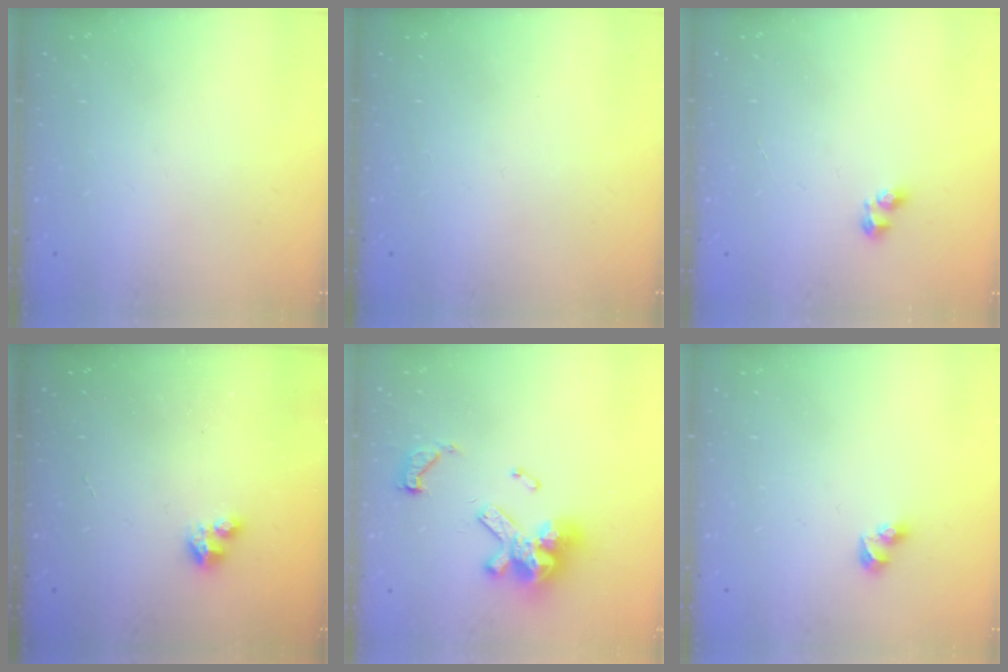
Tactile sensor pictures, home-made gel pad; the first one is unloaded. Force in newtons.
{"total": 0.0}
{"total": 2.5, "press": 2.3, "slide": 0.9}
{"total": 2.9, "press": 2.9, "slide": 0.2}
{"total": 14.3, "press": 14.2, "slide": 1.7}
{"total": 3.6, "press": 3.5, "slide": 0.7}